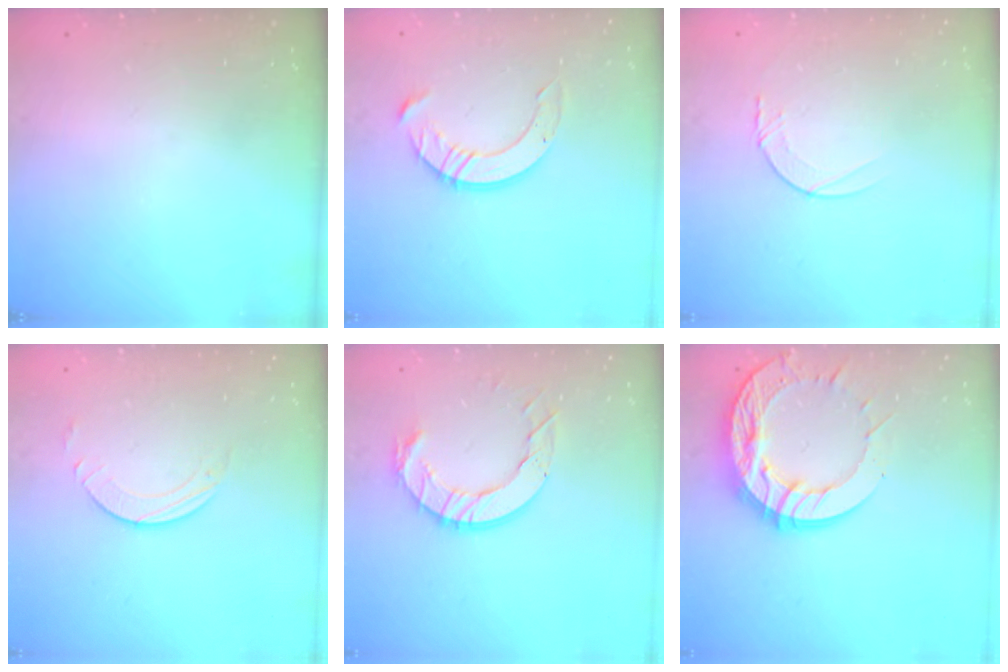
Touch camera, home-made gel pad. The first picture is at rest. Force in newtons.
{"total": 10.5, "press": 10.5, "slide": 0.9}
{"total": 4.2, "press": 4.2, "slide": 0.5}
{"total": 2.7, "press": 2.7, "slide": 0.2}
{"total": 11.0, "press": 10.9, "slide": 1.1}
{"total": 15.9, "press": 15.8, "slide": 1.4}